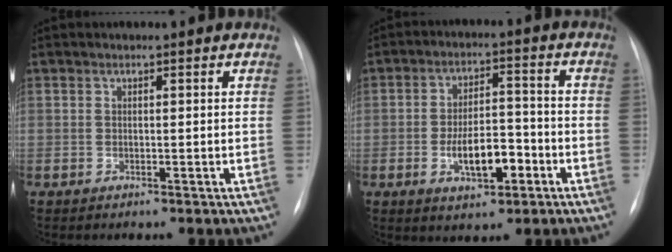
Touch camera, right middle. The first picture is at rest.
{"total": 7.9, "force": [-2.8, 3.5, 6.6], "torque": [-0.117, 0.009, -0.044]}